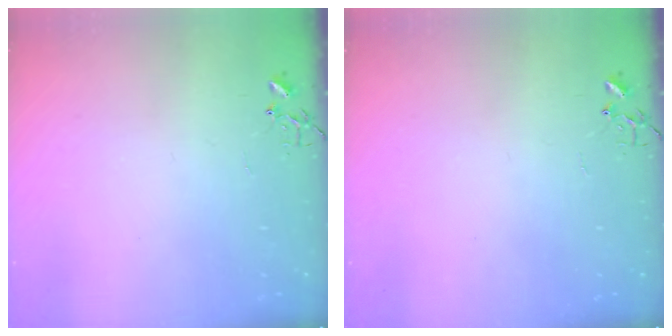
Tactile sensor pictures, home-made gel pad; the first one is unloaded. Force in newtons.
{"total": 0.0}